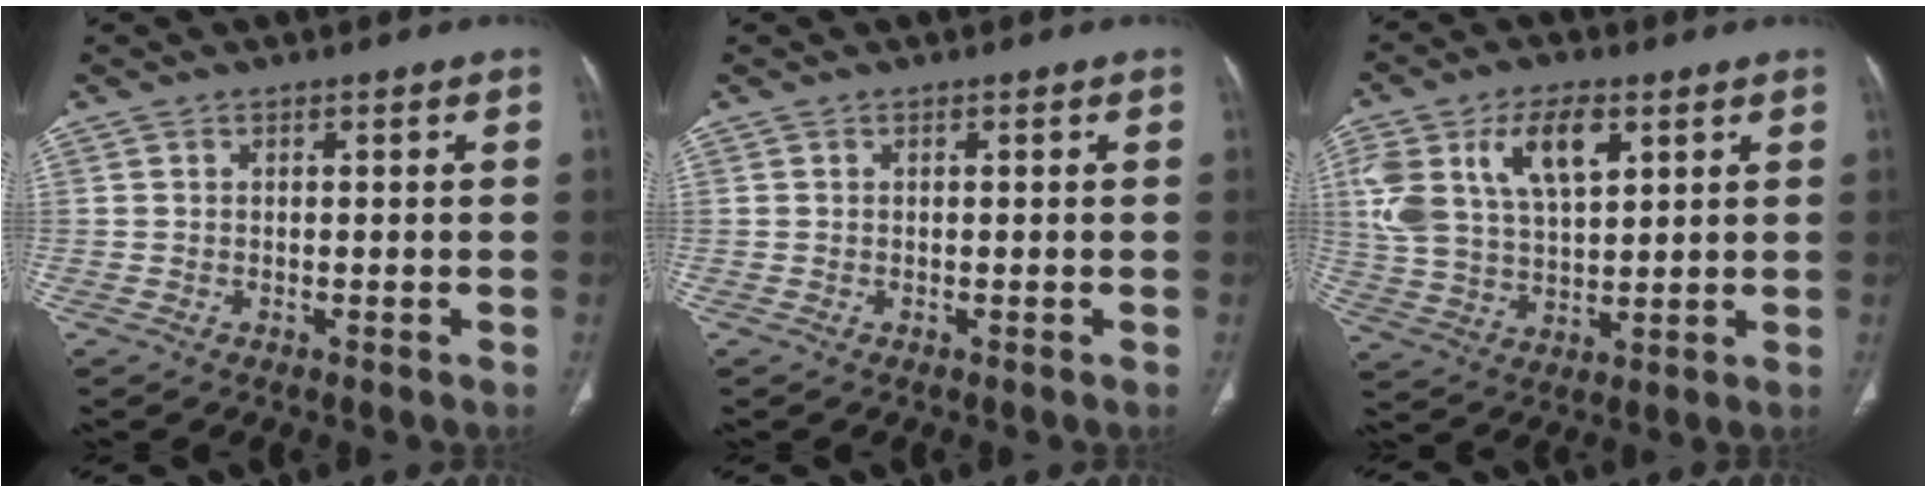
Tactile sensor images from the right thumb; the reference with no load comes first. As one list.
[{"total": 0.0}, {"total": 15.3, "force": [6.2, 8.1, 11.4], "torque": [-0.211, -0.004, 0.123]}]